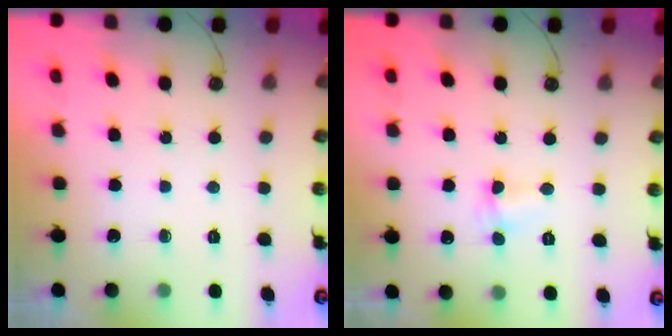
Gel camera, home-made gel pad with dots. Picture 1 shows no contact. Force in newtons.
{"total": 1.7, "press": 1.5, "slide": 0.7}